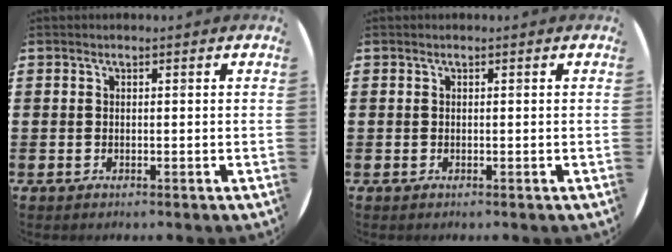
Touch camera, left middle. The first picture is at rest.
{"total": 0.0}